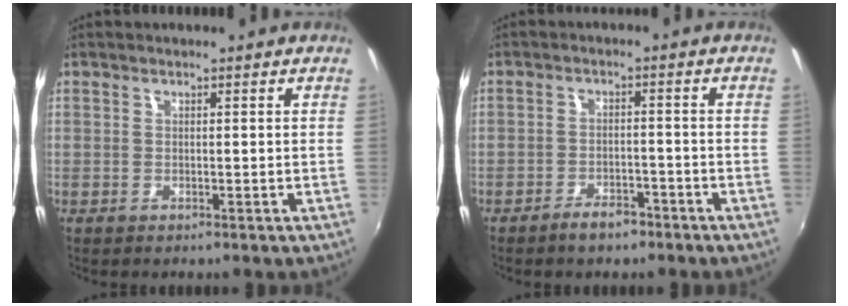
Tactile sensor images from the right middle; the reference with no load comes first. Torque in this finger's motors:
{"motor_torque": [0.47, -0.74, -0.05, 0.01]}